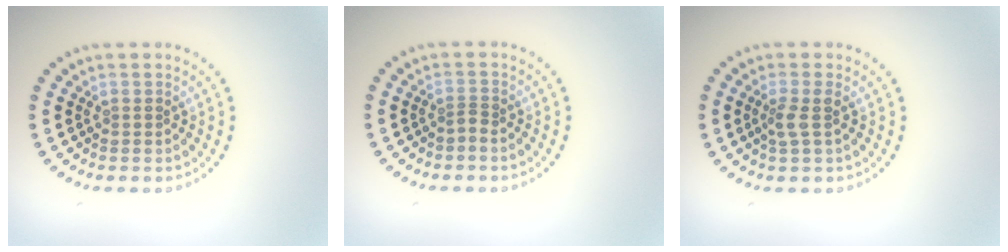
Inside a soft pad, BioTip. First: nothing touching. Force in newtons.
{"total": 0.5, "press": 0.3, "slide": 0.4}
{"total": 1.8, "press": 1.6, "slide": 0.8}